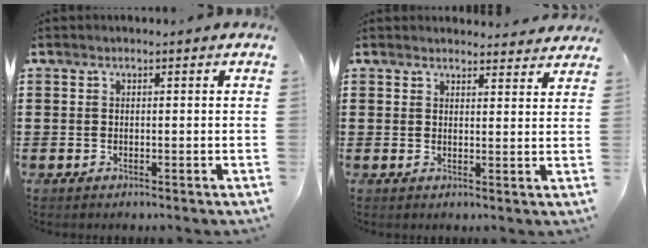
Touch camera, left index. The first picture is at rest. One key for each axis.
{"total": 2.4, "fx": 2.4, "fy": 0.4, "fz": 0.2, "tx": -0.002, "ty": -0.008, "tz": 0.044}